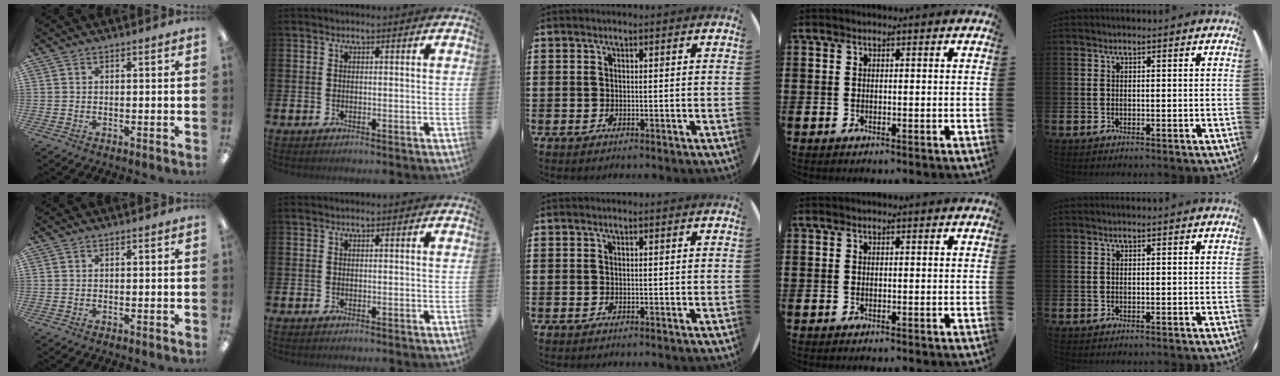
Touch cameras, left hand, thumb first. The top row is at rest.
{}